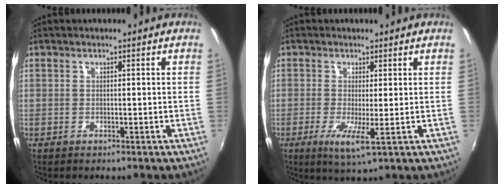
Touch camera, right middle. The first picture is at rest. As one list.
[{"total": 4.7, "force": [-0.9, 0.1, 4.6], "torque": [-0.094, -0.015, -0.018]}]